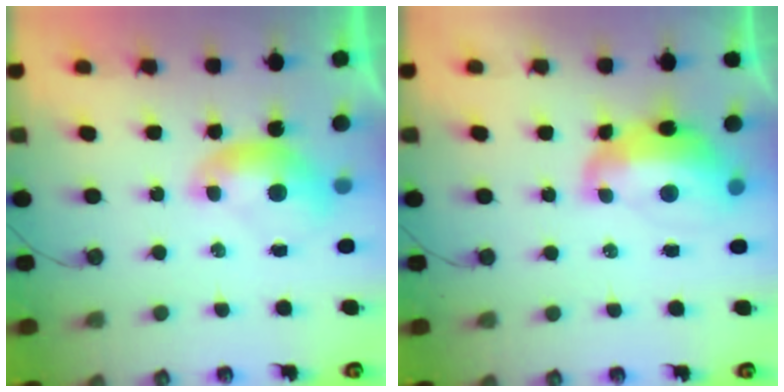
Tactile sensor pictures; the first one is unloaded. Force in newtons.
{"total": 6.5, "press": 6.4, "slide": 1.2}